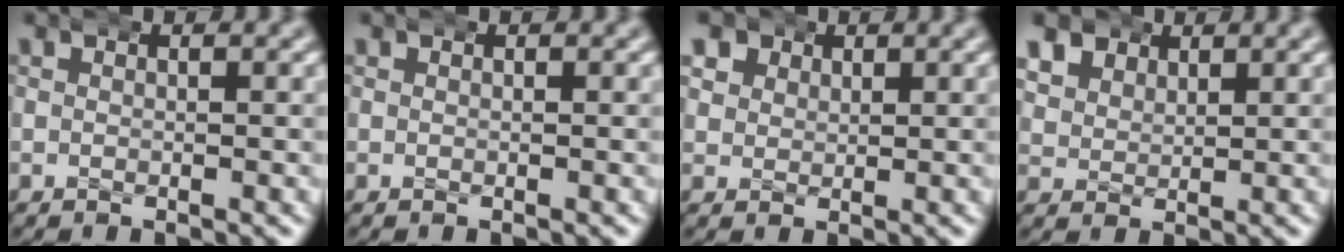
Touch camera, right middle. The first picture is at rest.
{"total": 0.0}
{"total": 3.9, "force": [1.8, 3.2, 1.3], "torque": [-0.028, -0.006, 0.031]}
{"total": 3.5, "force": [2.3, 2.4, 0.9], "torque": [-0.028, -0.005, 0.045]}